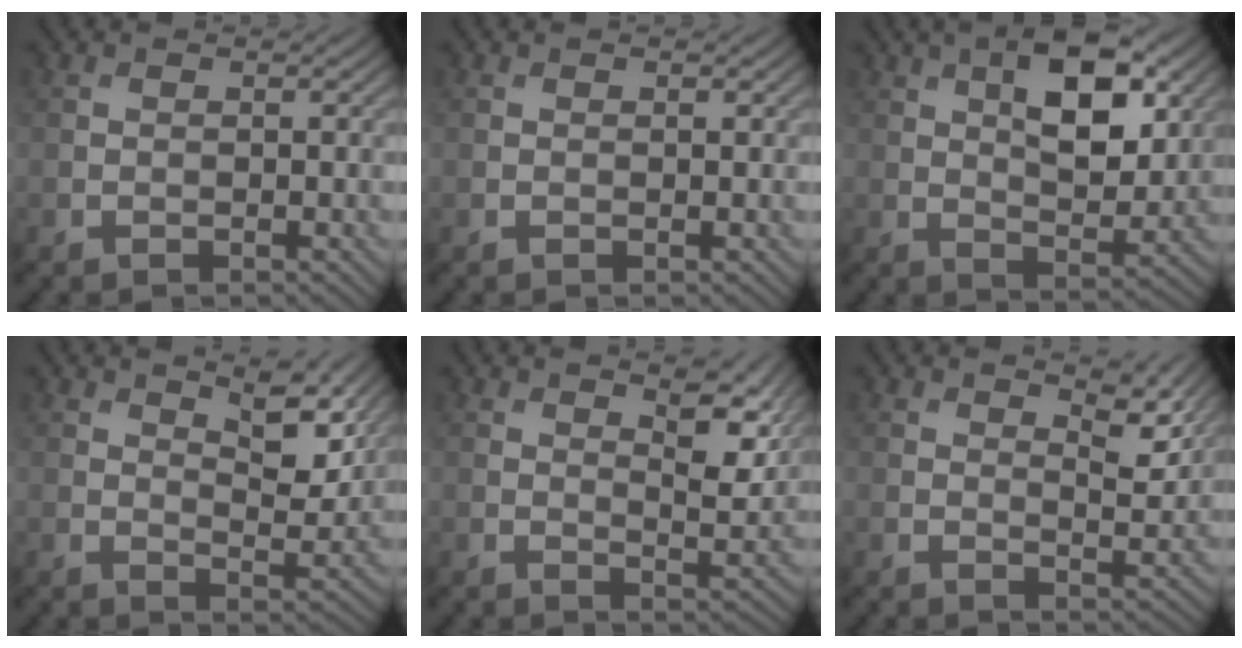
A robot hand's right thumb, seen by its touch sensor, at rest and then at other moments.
{"total": 0.0}
{"total": 10.6, "force": [4.0, 4.8, 8.5], "torque": [-0.135, 0.004, 0.062]}
{"total": 5.7, "force": [3.6, 2.0, 4.1], "torque": [-0.072, -0.011, 0.059]}
{"total": 5.9, "force": [3.3, 2.0, 4.4], "torque": [-0.075, -0.005, 0.054]}
{"total": 4.4, "force": [3.1, 1.3, 2.8], "torque": [-0.054, -0.010, 0.049]}